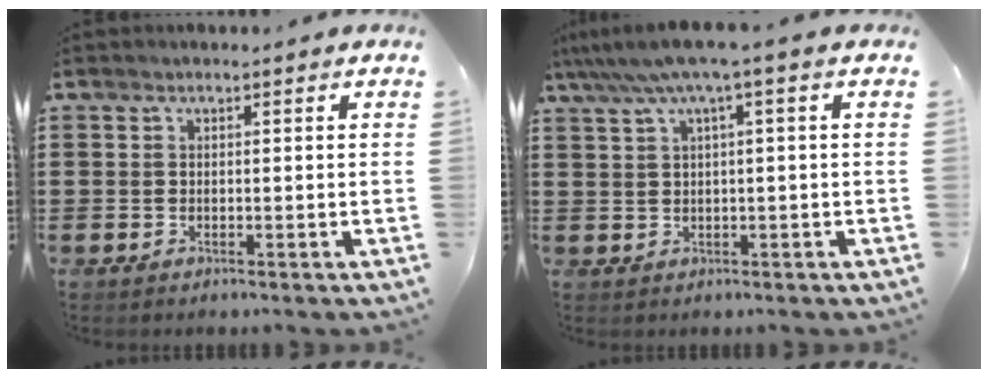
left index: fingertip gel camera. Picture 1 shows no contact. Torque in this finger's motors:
{"motor_torque": [1.84, -0.30, 0.82, 0.21]}